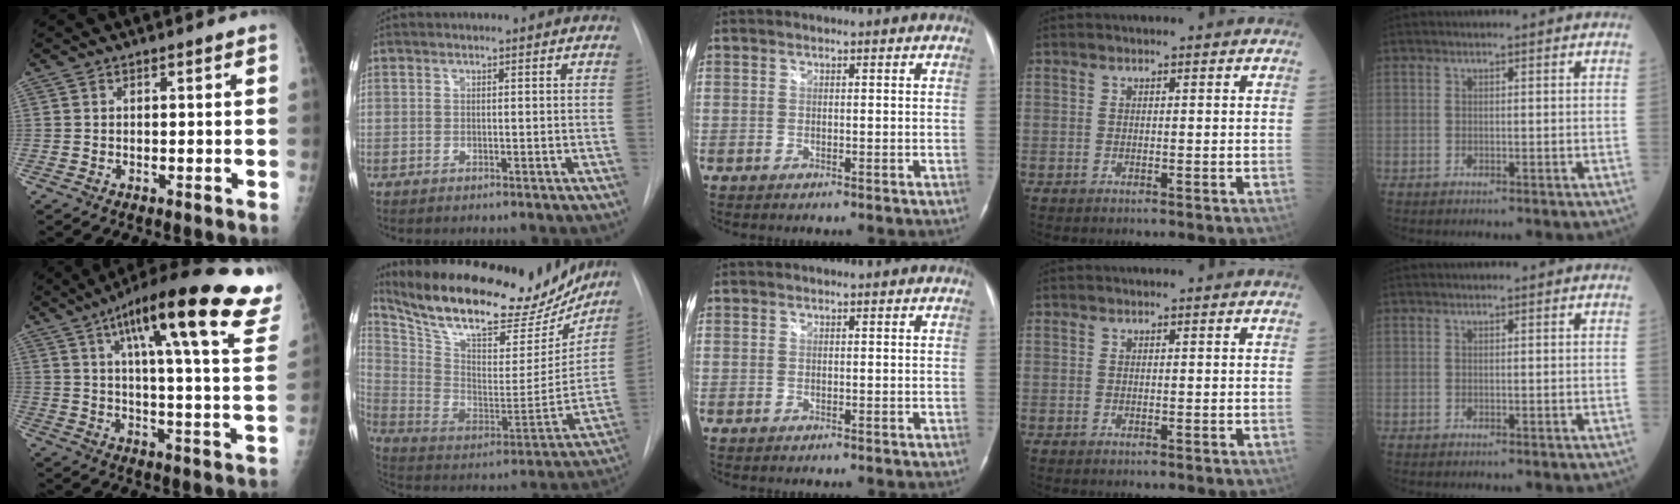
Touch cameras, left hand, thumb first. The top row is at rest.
{"thumb": {"total": 28.2, "force": [16.8, 5.3, 22.0], "torque": [-0.291, -0.038, 0.225]}, "index": {"total": 27.5, "force": [22.9, 8.6, 12.6], "torque": [-0.218, -0.006, 0.340]}}